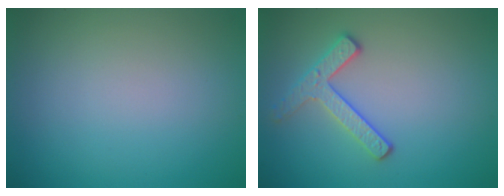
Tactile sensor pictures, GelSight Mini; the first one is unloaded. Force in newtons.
{"total": 2.5, "press": 2.3, "slide": 0.9}